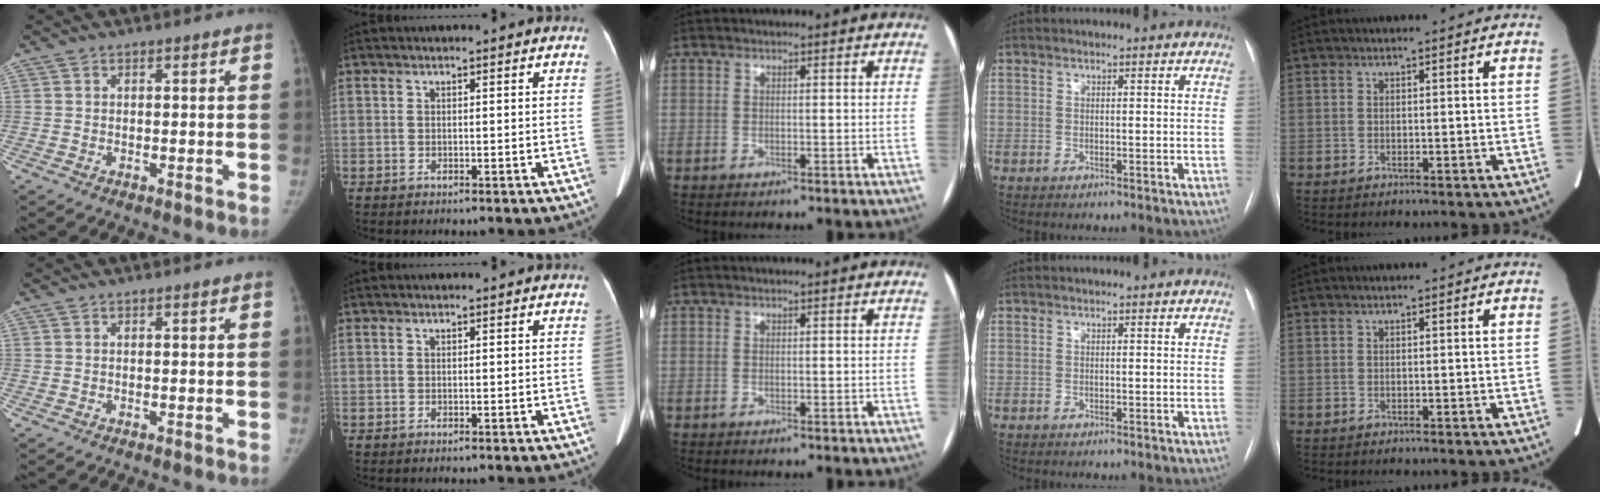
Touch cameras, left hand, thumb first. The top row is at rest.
{}